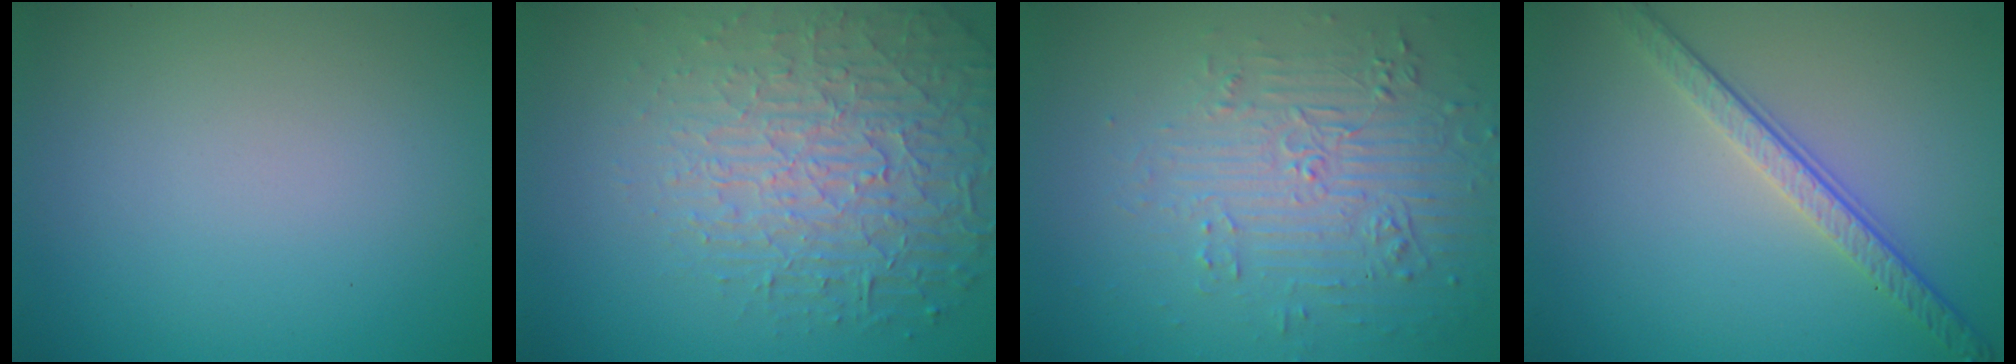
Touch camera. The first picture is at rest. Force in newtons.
{"total": 6.6, "press": 5.1, "slide": 4.3}
{"total": 4.4, "press": 3.7, "slide": 2.4}
{"total": 3.8, "press": 2.8, "slide": 2.6}